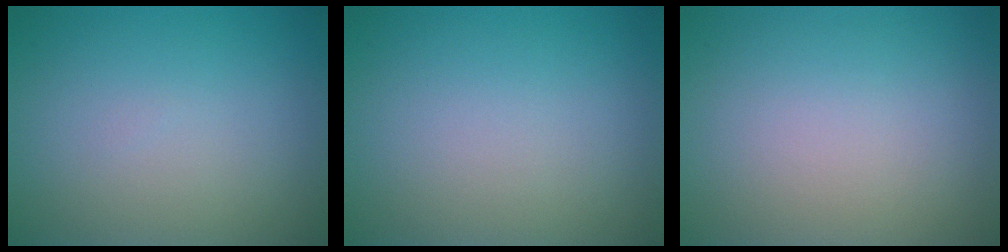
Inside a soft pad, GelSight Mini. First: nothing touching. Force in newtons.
{"total": 0.0}
{"total": 0.0}